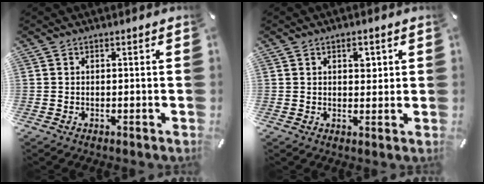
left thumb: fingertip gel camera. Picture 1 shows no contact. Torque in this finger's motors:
{"motor_torque": [0.39, 0.52, 0.28, -0.39, 0.12]}